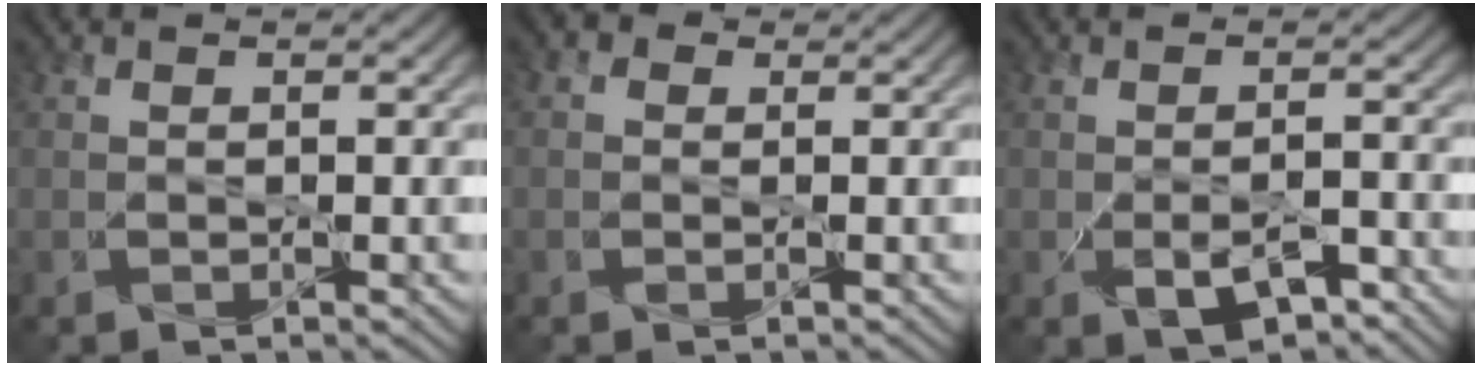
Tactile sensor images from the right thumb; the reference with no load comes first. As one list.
[{"total": 1.5, "force": [0.0, 1.4, 0.5], "torque": [-0.004, 0.001, -0.007]}, {"total": 3.8, "force": [-1.8, 1.7, 2.8], "torque": [-0.058, -0.006, -0.026]}]